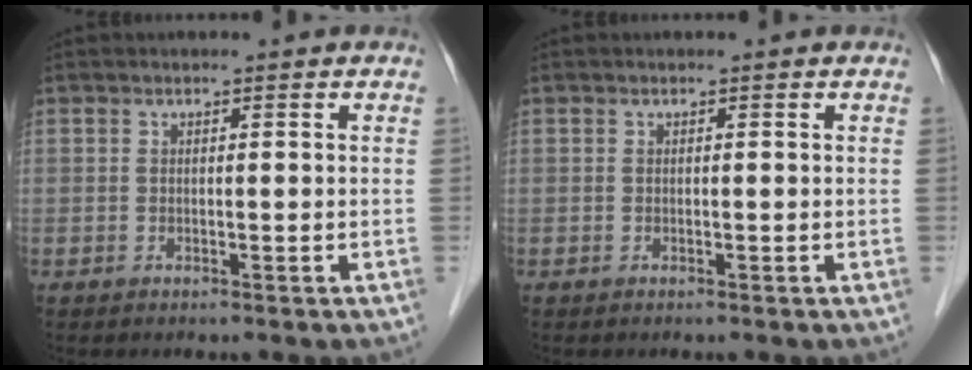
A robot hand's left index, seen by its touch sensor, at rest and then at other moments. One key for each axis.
{"total": 0.0}